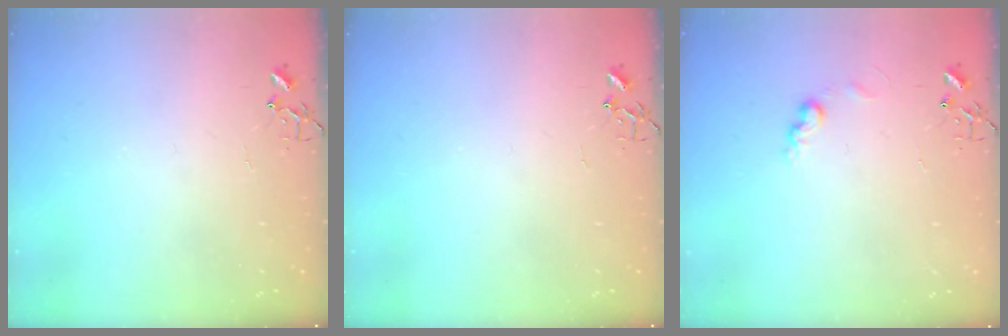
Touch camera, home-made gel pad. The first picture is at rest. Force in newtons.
{"total": 0.0}
{"total": 6.4, "press": 6.4, "slide": 0.5}